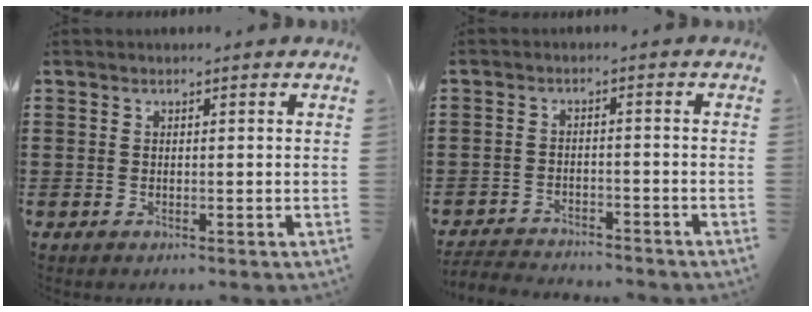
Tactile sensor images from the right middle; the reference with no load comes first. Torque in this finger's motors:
{"motor_torque": [0.08, 0.04, 0.02, 0.01]}